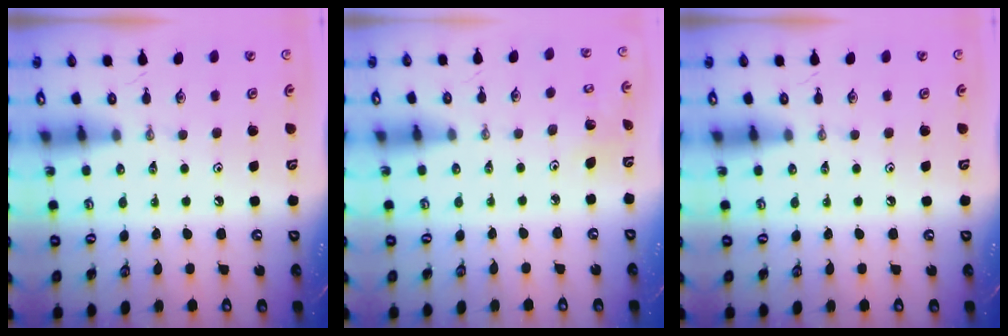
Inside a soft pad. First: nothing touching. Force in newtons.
{"total": 2.5, "press": 2.5, "slide": 0.2}
{"total": 0.0}